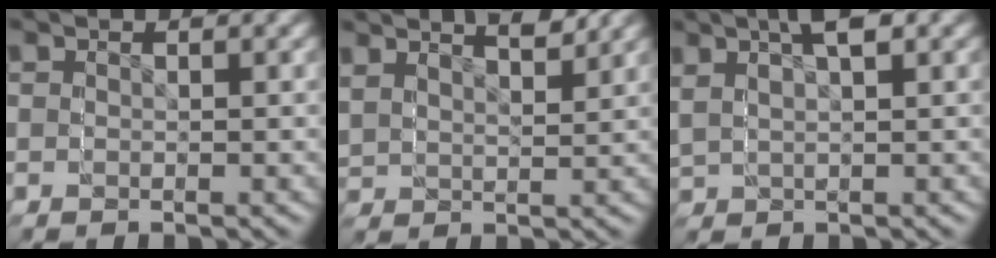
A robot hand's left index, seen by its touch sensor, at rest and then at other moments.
{"total": 3.5, "force": [3.2, 0.8, -1.2], "torque": [-0.016, 0.006, 0.051]}
{"total": 1.5, "force": [1.3, 0.7, -0.1], "torque": [-0.024, 0.001, 0.024]}